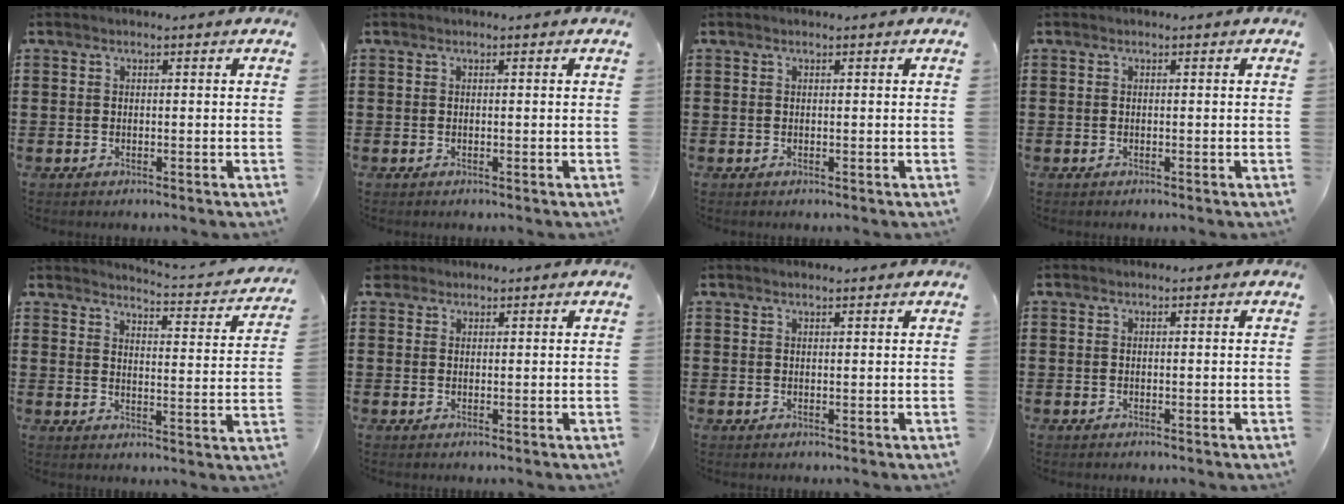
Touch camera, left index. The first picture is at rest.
{"total": 0.0}
{"total": 0.0}
{"total": 0.0}
{"total": 2.8, "force": [2.7, -0.3, 0.7], "torque": [-0.025, -0.031, 0.037]}
{"total": 1.3, "force": [1.1, 0.7, 0.0], "torque": [-0.004, 0.004, 0.023]}
{"total": 0.9, "force": [0.8, 0.0, 0.4], "torque": [-0.007, -0.001, 0.016]}
{"total": 0.0}